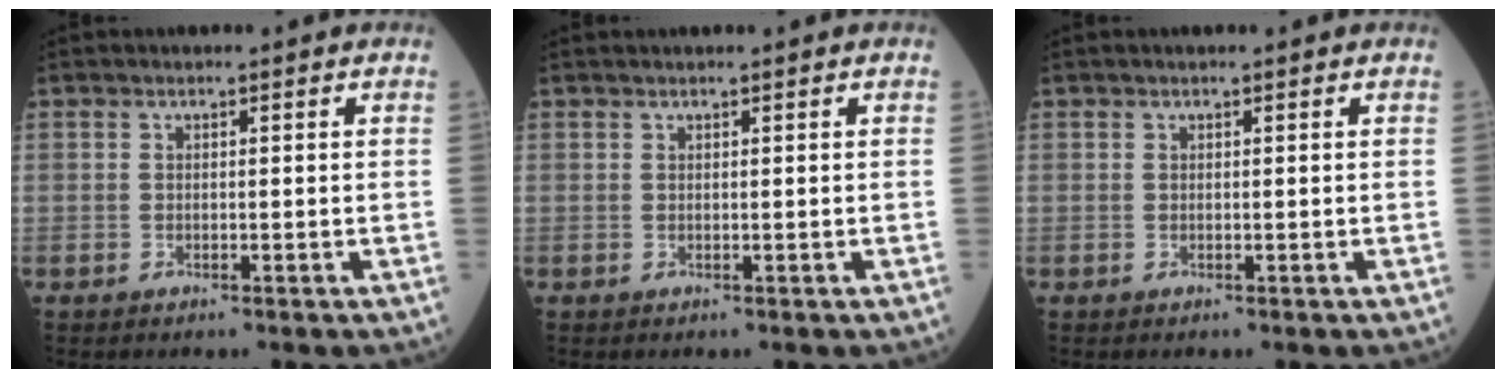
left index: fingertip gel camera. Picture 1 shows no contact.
{"total": 0.7, "force": [0.6, -0.1, 0.3], "torque": [-0.005, 0.010, 0.013]}
{"total": 0.0}